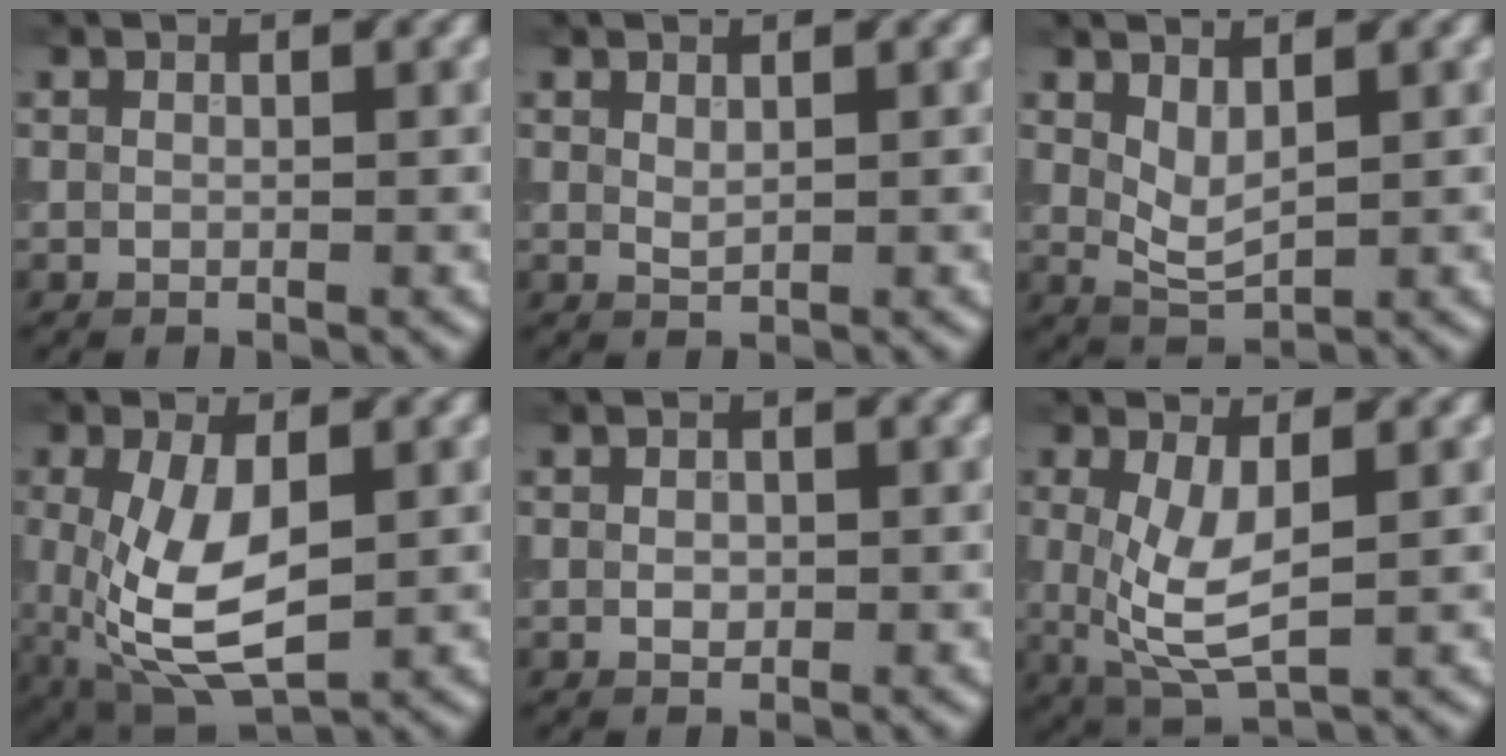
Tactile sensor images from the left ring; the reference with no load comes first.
{"total": 0.8, "force": [0.4, 0.3, 0.5], "torque": [-0.012, -0.002, 0.012]}
{"total": 2.3, "force": [0.9, 1.0, 1.8], "torque": [-0.040, -0.007, 0.025]}
{"total": 7.9, "force": [-0.5, 3.9, 6.9], "torque": [-0.163, -0.014, -0.003]}
{"total": 1.0, "force": [-0.1, 0.7, 0.7], "torque": [-0.010, -0.002, -0.002]}
{"total": 5.1, "force": [0.3, 2.0, 4.7], "torque": [-0.110, -0.012, 0.010]}